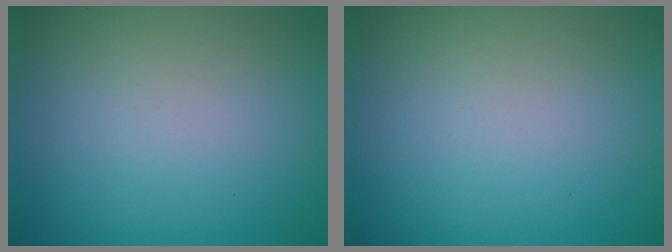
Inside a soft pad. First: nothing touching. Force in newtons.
{"total": 0.0}